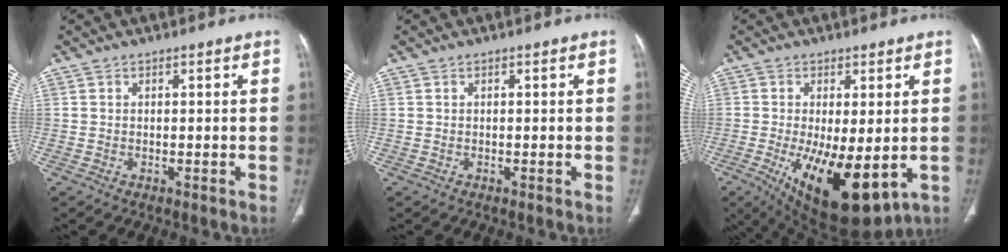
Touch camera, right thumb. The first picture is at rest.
{"total": 0.0}
{"total": 16.6, "force": [-4.0, 6.8, 14.6], "torque": [-0.233, -0.026, -0.038]}